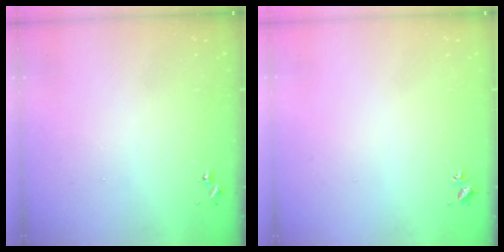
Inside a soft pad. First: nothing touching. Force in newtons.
{"total": 2.0, "press": 2.0, "slide": 0.3}